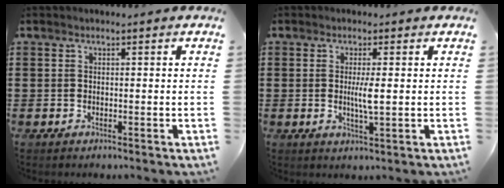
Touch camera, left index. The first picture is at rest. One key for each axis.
{"total": 3.4, "fx": 0.2, "fy": 0.3, "fz": 3.3, "tx": -0.062, "ty": -0.004, "tz": 0.002}